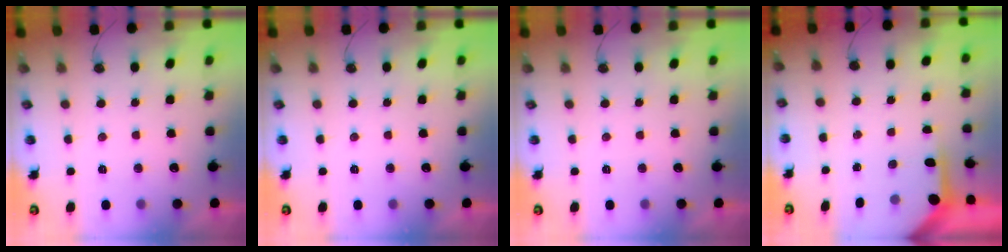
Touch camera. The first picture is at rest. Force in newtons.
{"total": 0.0}
{"total": 0.0}
{"total": 3.9, "press": 3.9, "slide": 0.3}